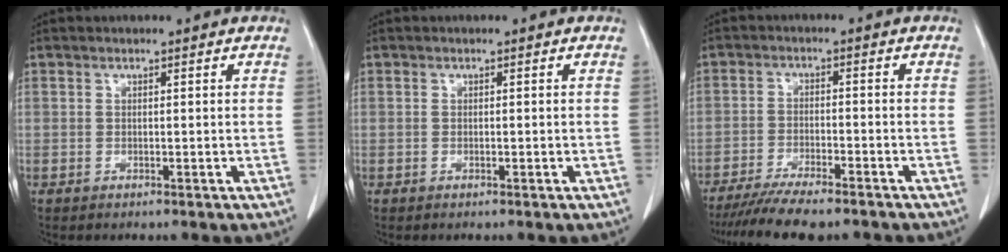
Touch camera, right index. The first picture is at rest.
{"total": 0.0}
{"total": 10.9, "force": [-9.3, 1.4, 5.4], "torque": [-0.081, -0.020, -0.146]}